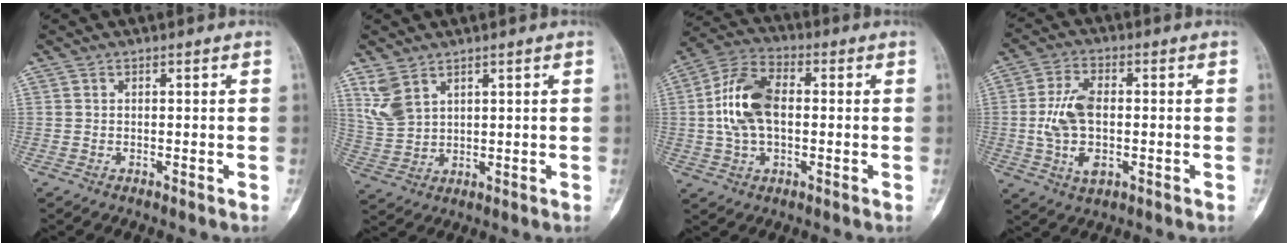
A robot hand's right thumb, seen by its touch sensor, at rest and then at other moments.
{"total": 5.5, "force": [3.3, 3.2, 3.1], "torque": [-0.062, -0.008, 0.082]}
{"total": 12.4, "force": [0.5, 7.4, 10.0], "torque": [-0.197, 0.025, 0.005]}
{"total": 10.2, "force": [-0.5, 5.6, 8.5], "torque": [-0.166, 0.006, -0.009]}